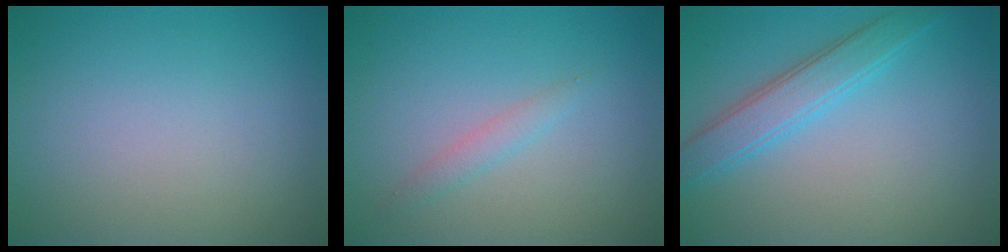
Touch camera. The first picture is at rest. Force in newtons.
{"total": 1.2, "press": 1.2, "slide": 0.0}
{"total": 3.3, "press": 3.3, "slide": 0.0}